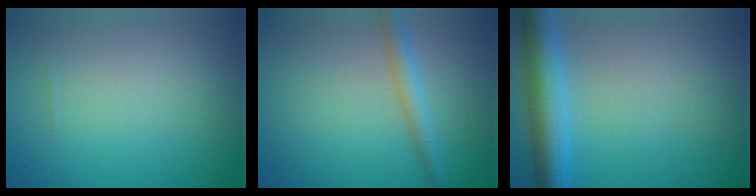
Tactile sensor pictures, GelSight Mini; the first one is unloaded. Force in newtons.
{"total": 2.3, "press": 2.3, "slide": 0.1}
{"total": 5.7, "press": 5.7, "slide": 0.3}